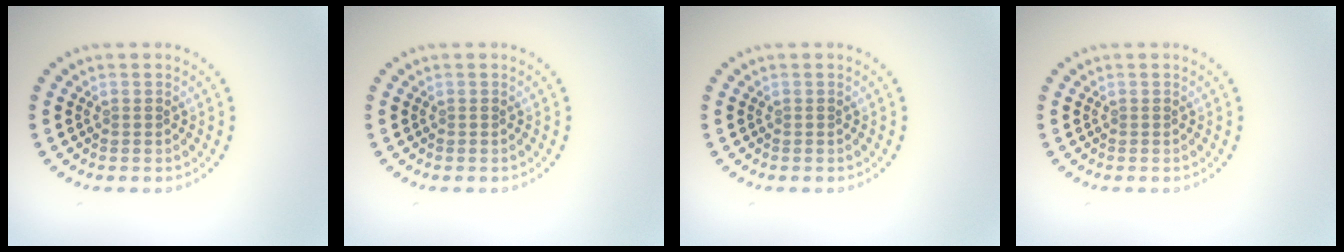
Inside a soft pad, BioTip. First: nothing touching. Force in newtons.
{"total": 0.0}
{"total": 0.0}
{"total": 0.0}